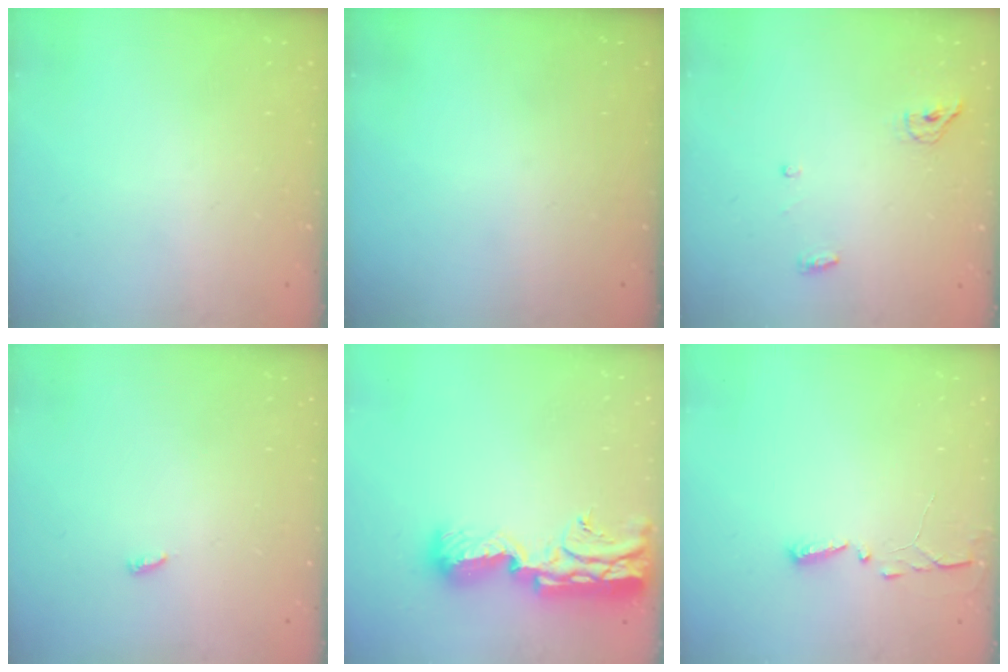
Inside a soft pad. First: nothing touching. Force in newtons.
{"total": 0.0}
{"total": 4.4, "press": 4.3, "slide": 1.1}
{"total": 2.5, "press": 2.5, "slide": 0.2}
{"total": 20.1, "press": 19.4, "slide": 5.5}
{"total": 2.9, "press": 2.9, "slide": 0.4}